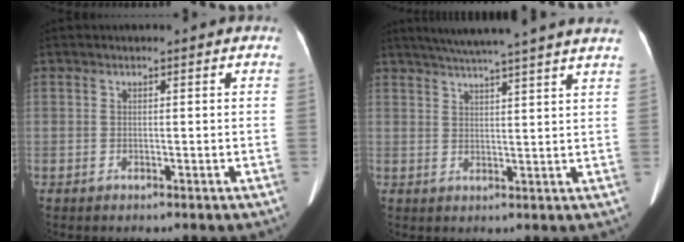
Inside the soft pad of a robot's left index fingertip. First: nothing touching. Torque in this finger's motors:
{"motor_torque": [-0.40, -1.16, 0.09, 0.07]}